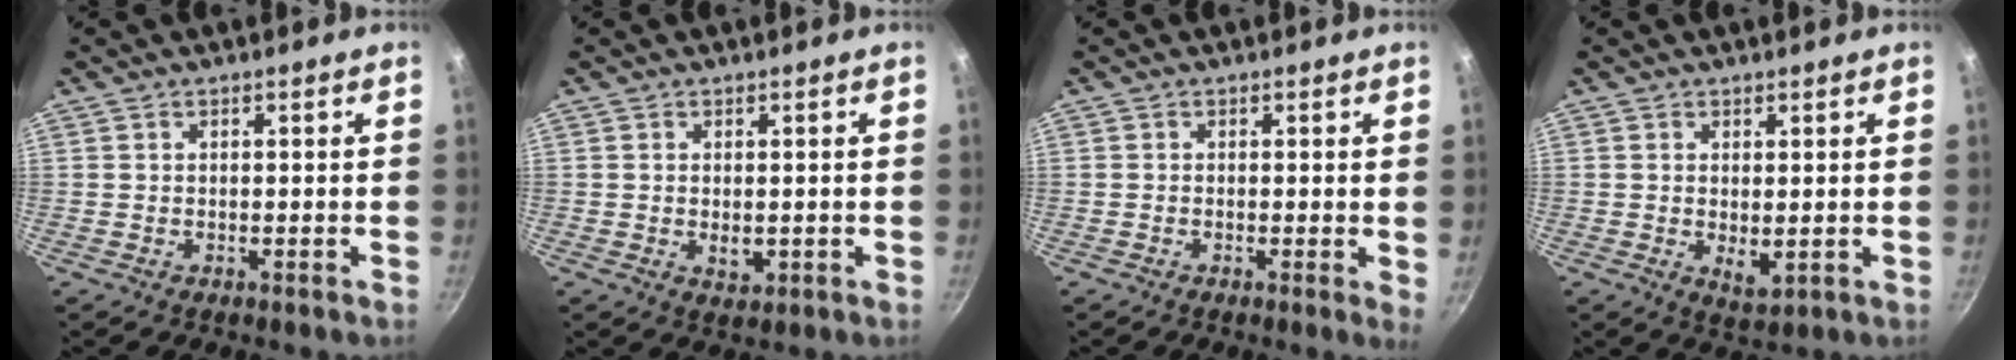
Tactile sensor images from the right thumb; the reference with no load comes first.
{"total": 2.5, "force": [-0.2, 1.5, 2.0], "torque": [-0.031, -0.005, 0.000]}
{"total": 1.9, "force": [0.1, 0.4, 1.9], "torque": [-0.025, -0.006, -0.004]}
{"total": 3.4, "force": [0.2, 1.6, 3.0], "torque": [-0.048, -0.012, 0.006]}